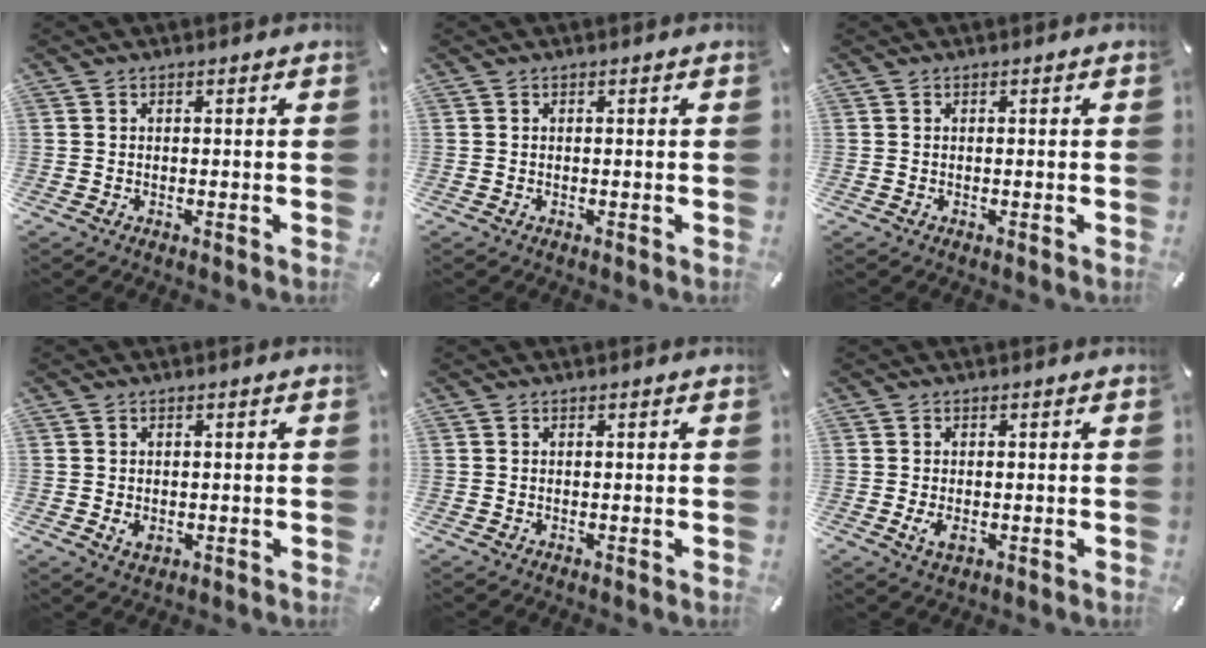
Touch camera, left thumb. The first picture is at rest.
{"total": 0.0}
{"total": 0.0}
{"total": 2.2, "force": [-0.4, 1.7, 1.3], "torque": [-0.022, -0.004, -0.010]}
{"total": 0.0}
{"total": 2.9, "force": [-0.6, 1.7, 2.3], "torque": [-0.061, -0.007, -0.014]}